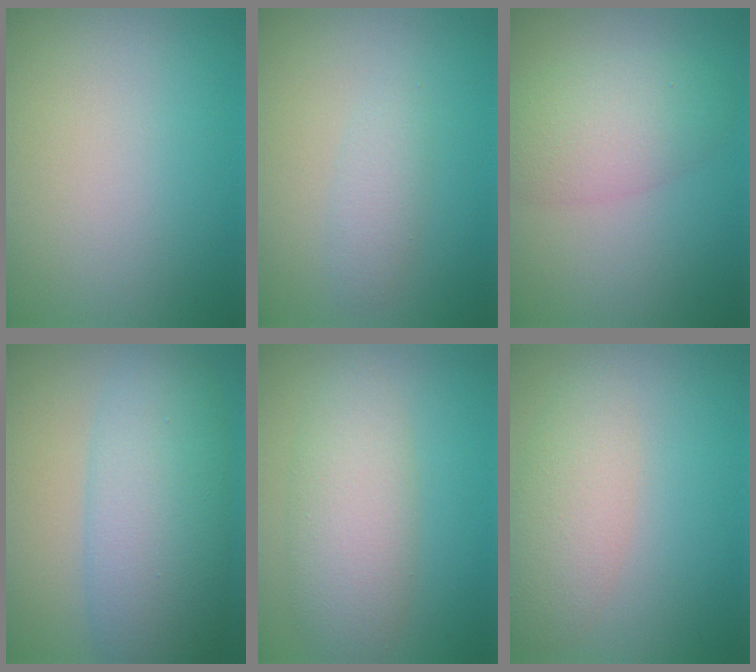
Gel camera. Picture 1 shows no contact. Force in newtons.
{"total": 1.7, "press": 1.7, "slide": 0.0}
{"total": 4.8, "press": 4.8, "slide": 0.2}
{"total": 8.9, "press": 8.9, "slide": 0.1}
{"total": 5.1, "press": 5.1, "slide": 0.1}
{"total": 3.6, "press": 3.6, "slide": 0.1}